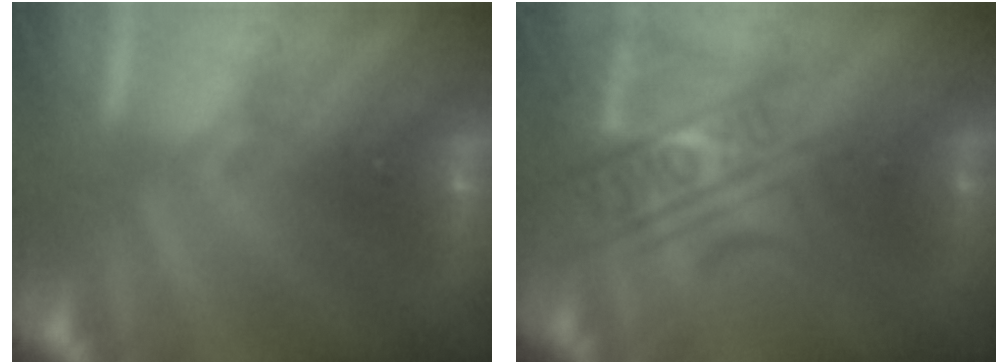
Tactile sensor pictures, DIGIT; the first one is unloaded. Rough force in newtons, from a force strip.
{"total": 2.4}